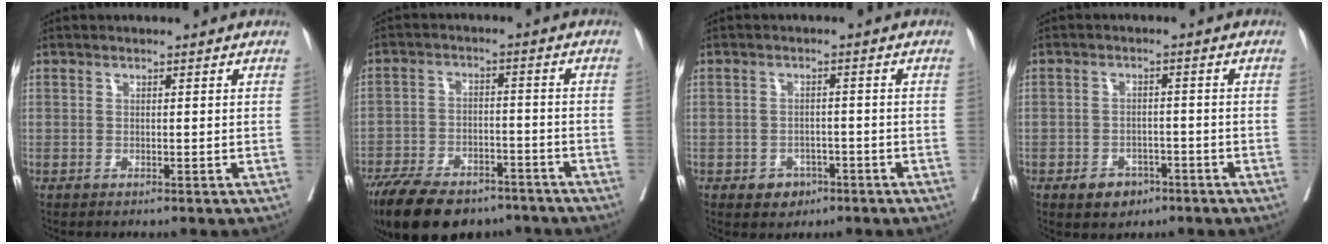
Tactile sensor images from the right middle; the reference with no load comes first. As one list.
[{"total": 17.0, "force": [-13.0, 7.3, 8.2], "torque": [-0.169, -0.009, -0.200]}, {"total": 3.2, "force": [-1.8, 2.5, 1.0], "torque": [-0.005, 0.009, -0.021]}, {"total": 4.0, "force": [-2.4, 2.7, 1.6], "torque": [-0.017, 0.007, -0.029]}]